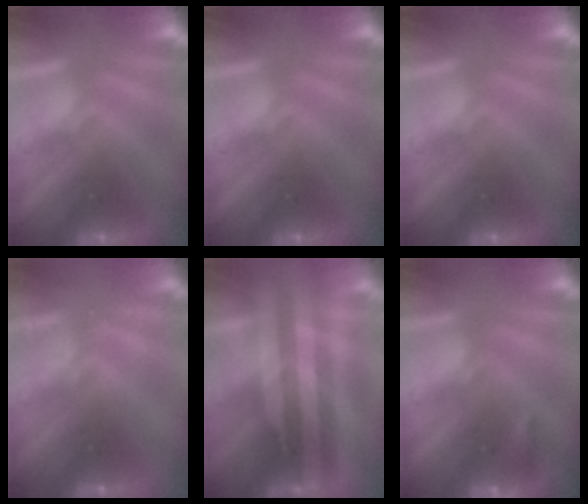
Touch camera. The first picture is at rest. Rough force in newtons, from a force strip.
{"total": 0.0}
{"total": 0.0}
{"total": 2.2}
{"total": 2.0}
{"total": 2.8}